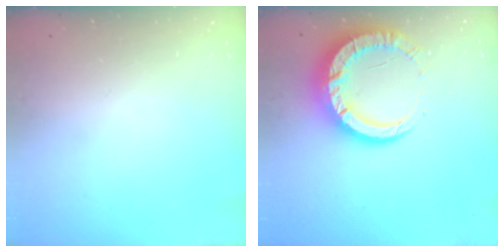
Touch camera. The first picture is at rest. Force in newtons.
{"total": 14.0, "press": 13.9, "slide": 1.4}